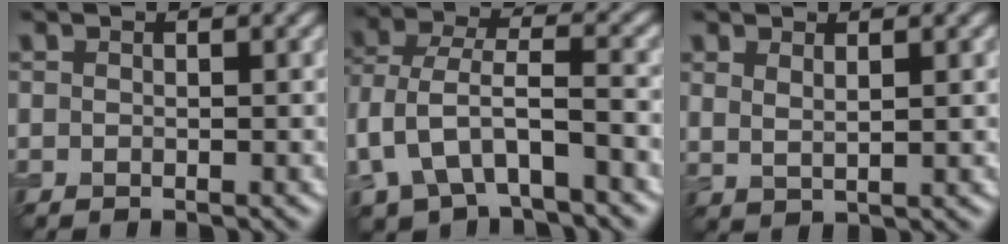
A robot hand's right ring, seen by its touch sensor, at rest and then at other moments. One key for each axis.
{"total": 6.3, "fx": -2.1, "fy": 3.6, "fz": 4.7, "tx": -0.101, "ty": 0.010, "tz": -0.043}
{"total": 1.7, "fx": 1.2, "fy": 0.5, "fz": 1.1, "tx": -0.023, "ty": -0.006, "tz": 0.027}